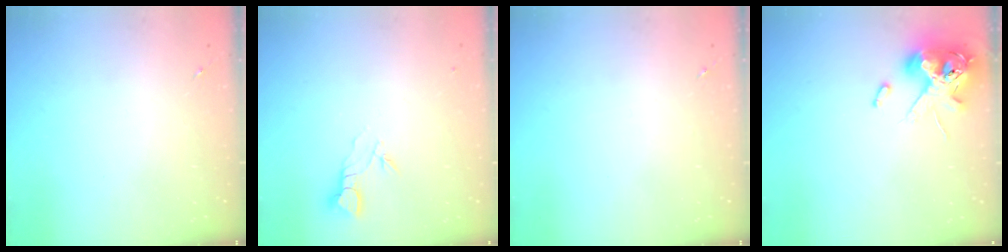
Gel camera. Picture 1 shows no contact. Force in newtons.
{"total": 3.7, "press": 3.6, "slide": 0.3}
{"total": 0.0}
{"total": 13.2, "press": 13.0, "slide": 2.3}